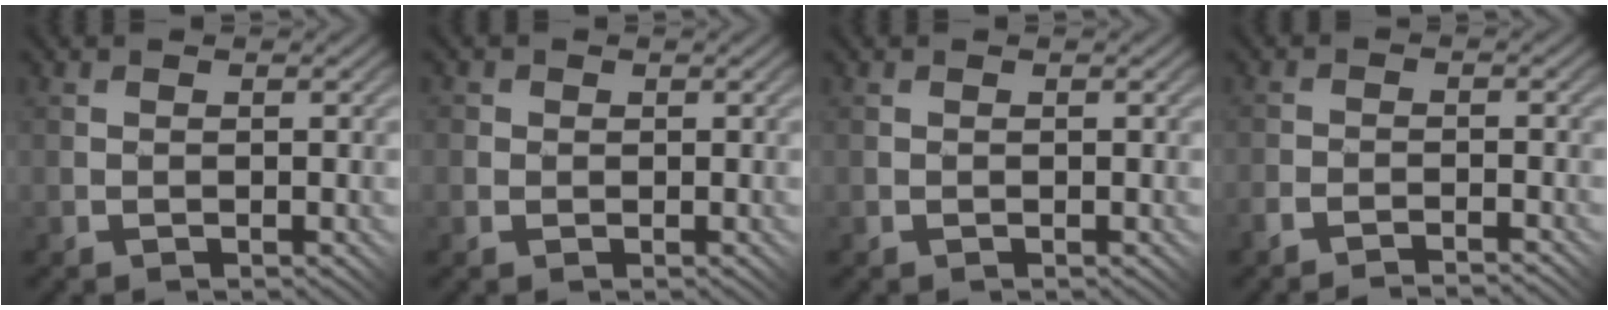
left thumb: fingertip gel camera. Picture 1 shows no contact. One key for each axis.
{"total": 2.7, "fx": 0.8, "fy": 2.6, "fz": 0.1, "tx": 0.002, "ty": 0.009, "tz": -0.003}
{"total": 0.0}
{"total": 2.3, "fx": -2.2, "fy": -0.4, "fz": 0.0, "tx": -0.001, "ty": 0.008, "tz": -0.054}